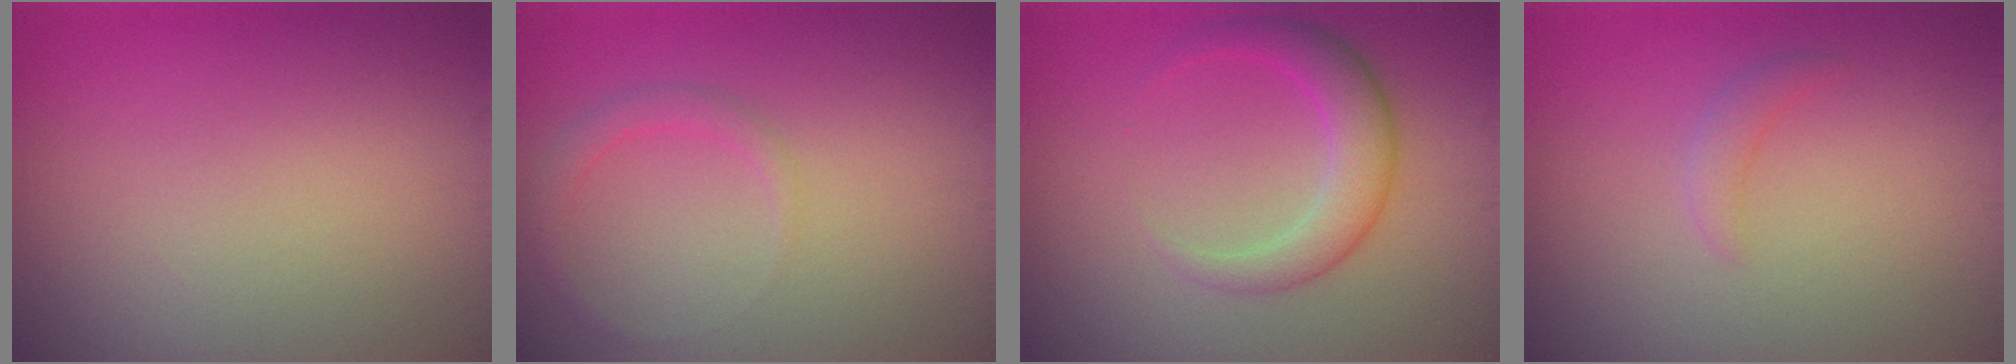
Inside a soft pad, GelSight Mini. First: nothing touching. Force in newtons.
{"total": 1.5, "press": 1.5, "slide": 0.2}
{"total": 3.6, "press": 3.6, "slide": 0.1}
{"total": 1.2, "press": 1.2, "slide": 0.1}